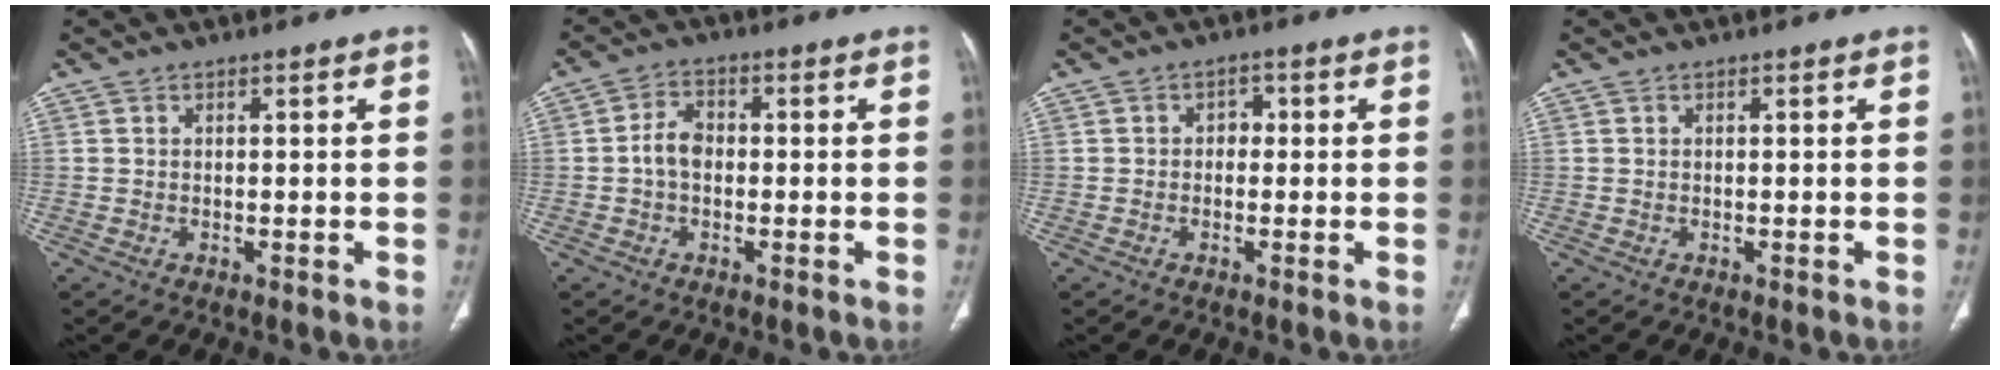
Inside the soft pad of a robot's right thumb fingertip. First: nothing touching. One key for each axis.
{"total": 4.4, "fx": -0.5, "fy": 3.1, "fz": 3.1, "tx": -0.051, "ty": 0.015, "tz": -0.017}
{"total": 2.1, "fx": -0.1, "fy": 1.7, "fz": 1.2, "tx": -0.003, "ty": 0.007, "tz": -0.010}
{"total": 0.0}